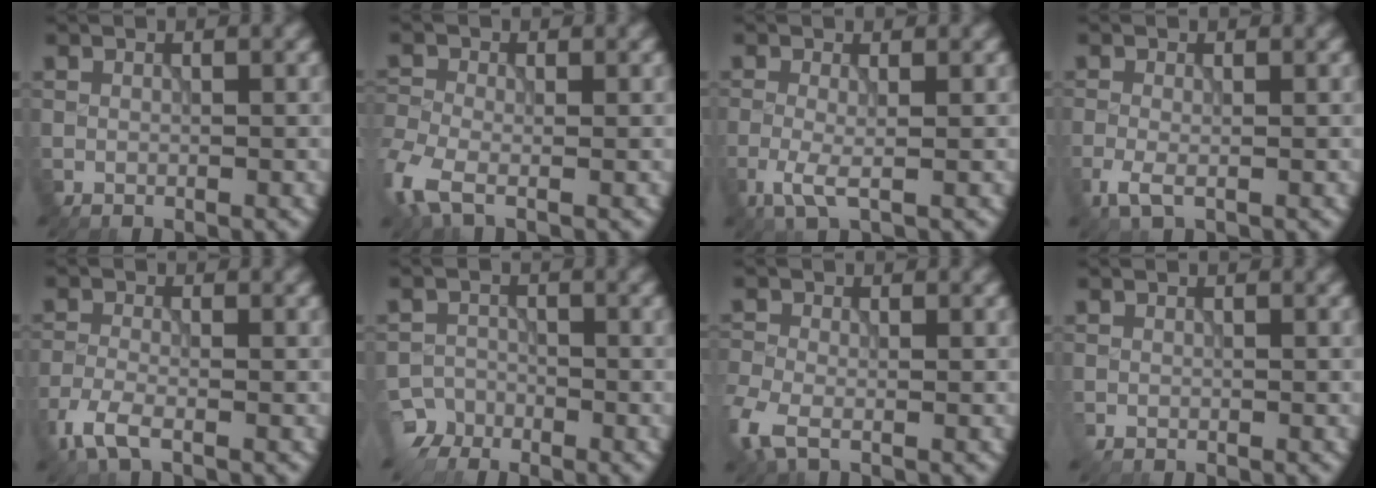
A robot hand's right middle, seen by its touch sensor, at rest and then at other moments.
{"total": 3.9, "force": [-1.9, 2.0, 2.8], "torque": [-0.071, -0.005, -0.052]}
{"total": 2.4, "force": [-1.0, 0.6, 2.1], "torque": [-0.051, -0.005, -0.024]}
{"total": 2.1, "force": [-1.1, 0.8, 1.6], "torque": [-0.039, -0.007, -0.024]}
{"total": 3.4, "force": [-2.3, 1.1, 2.2], "torque": [-0.056, -0.009, -0.059]}
{"total": 3.7, "force": [-3.2, 2.0, 0.0], "torque": [0.010, -0.001, -0.055]}
{"total": 3.1, "force": [-1.5, 1.7, 2.1], "torque": [-0.056, -0.004, -0.040]}
{"total": 0.8, "force": [-0.4, 0.5, 0.5], "torque": [-0.013, -0.004, -0.008]}